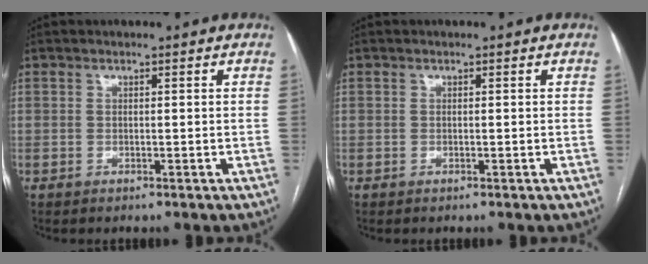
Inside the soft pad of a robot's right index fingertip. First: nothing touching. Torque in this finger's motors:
{"motor_torque": [0.00, 0.00, 0.02, 0.01]}